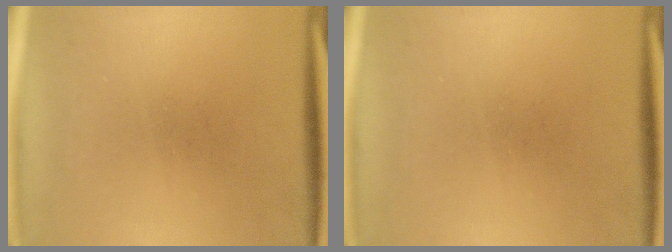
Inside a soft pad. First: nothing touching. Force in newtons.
{"total": 0.0}